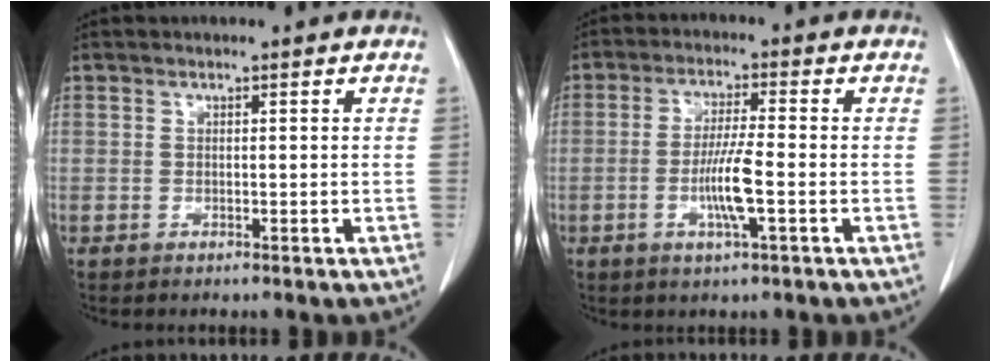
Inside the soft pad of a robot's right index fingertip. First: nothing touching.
{"total": 6.5, "force": [-1.8, 0.1, 6.3], "torque": [-0.122, -0.006, -0.033]}